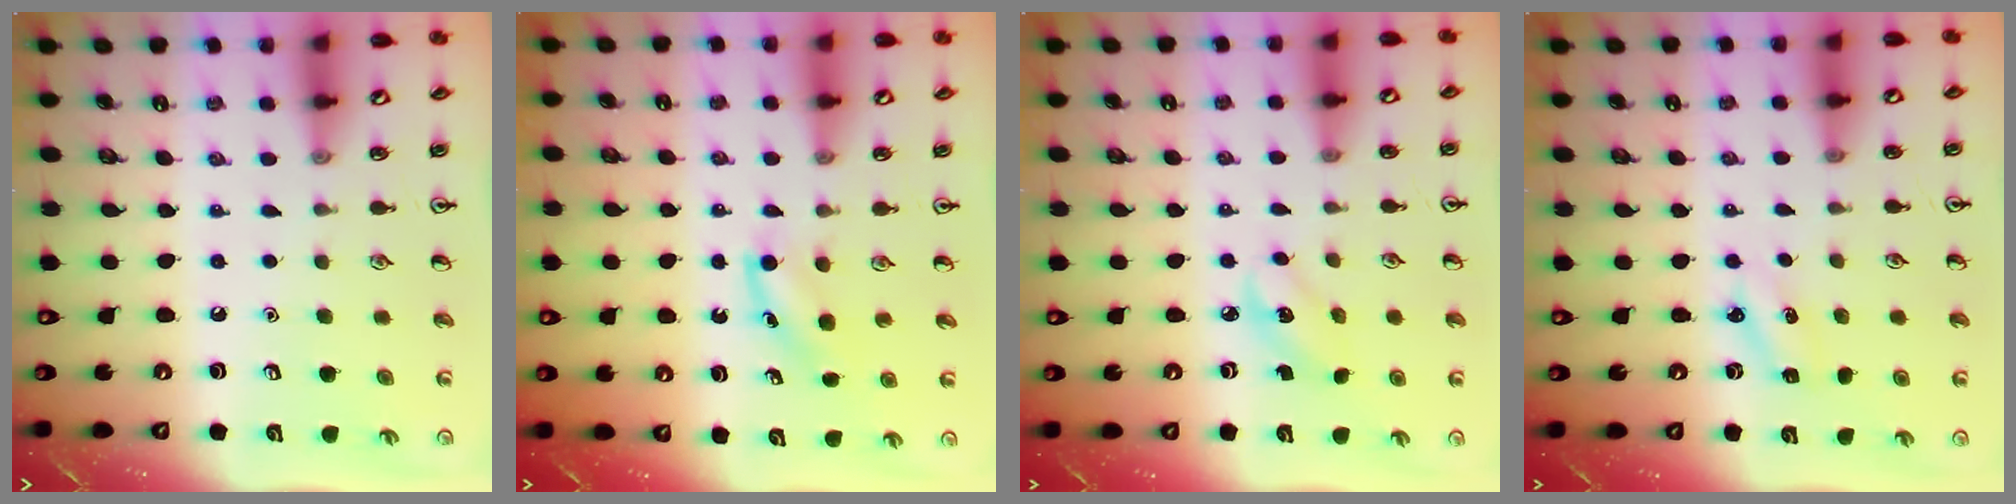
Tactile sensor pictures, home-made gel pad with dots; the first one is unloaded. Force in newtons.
{"total": 4.1, "press": 3.9, "slide": 1.2}
{"total": 2.8, "press": 2.7, "slide": 0.8}
{"total": 2.9, "press": 2.7, "slide": 0.9}